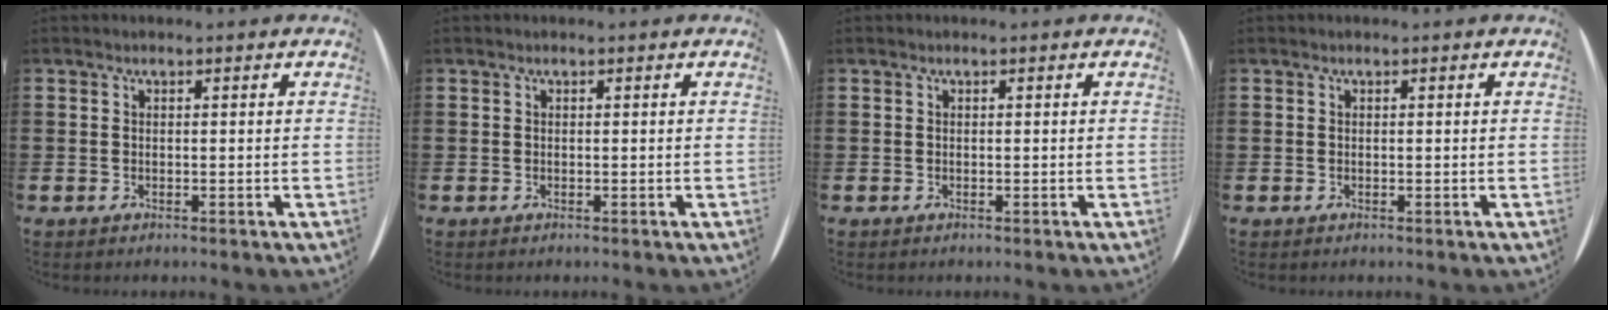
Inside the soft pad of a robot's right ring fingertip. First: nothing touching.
{"total": 0.0}
{"total": 0.0}
{"total": 0.0}